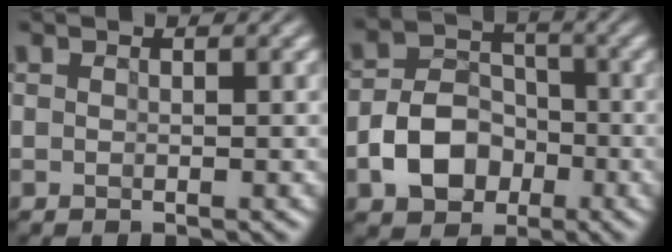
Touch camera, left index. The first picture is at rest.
{"total": 5.7, "force": [-2.3, 4.1, 3.2], "torque": [-0.059, 0.002, -0.040]}